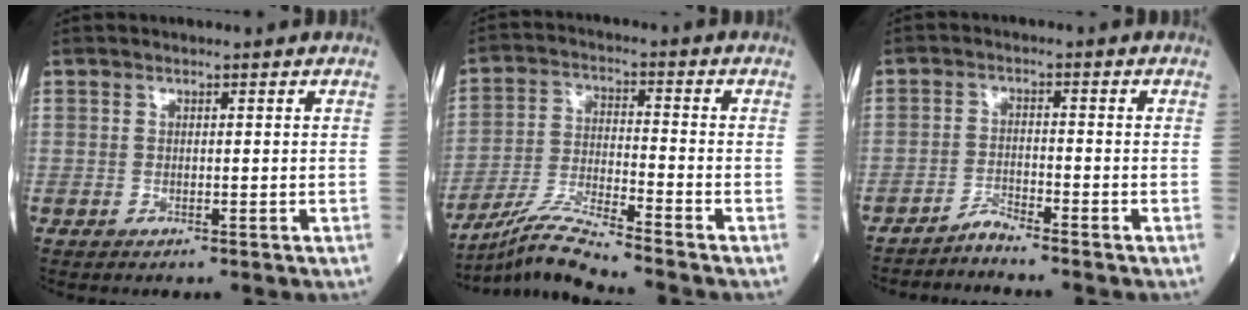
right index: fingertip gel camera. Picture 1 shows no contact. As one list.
[{"total": 8.9, "force": [-8.0, -1.8, 3.6], "torque": [-0.072, -0.020, -0.150]}, {"total": 2.7, "force": [-2.5, -0.8, 0.1], "torque": [-0.002, -0.014, -0.049]}]